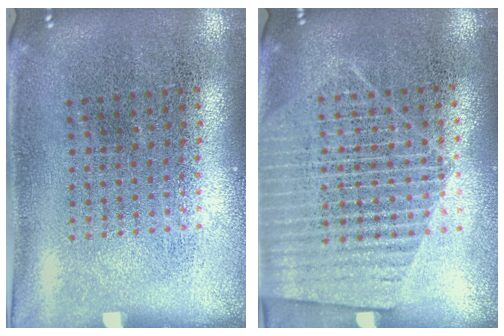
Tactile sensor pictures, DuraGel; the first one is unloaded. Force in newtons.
{"total": 1.7, "press": 1.5, "slide": 0.8}